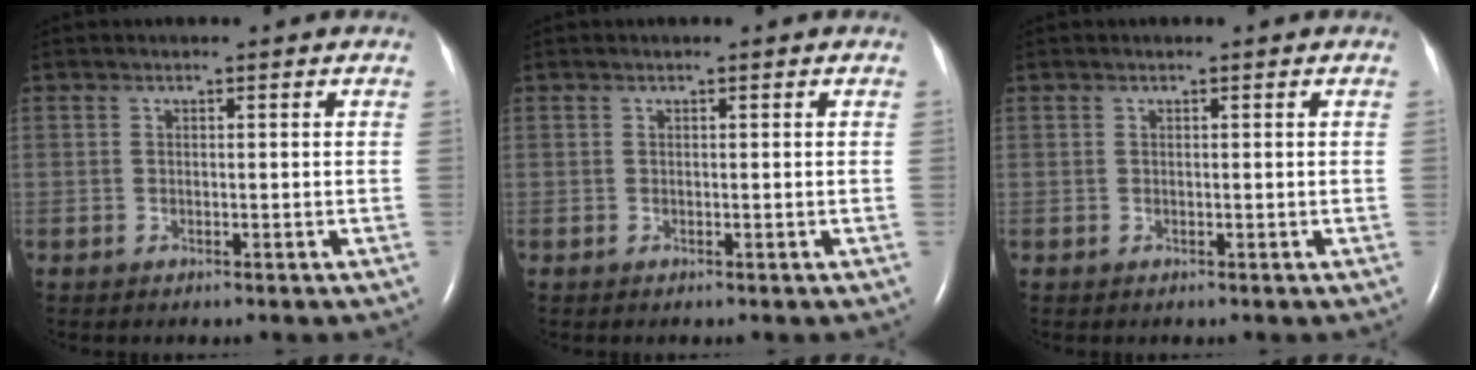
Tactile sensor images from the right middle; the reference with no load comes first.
{"total": 0.0}
{"total": 0.0}